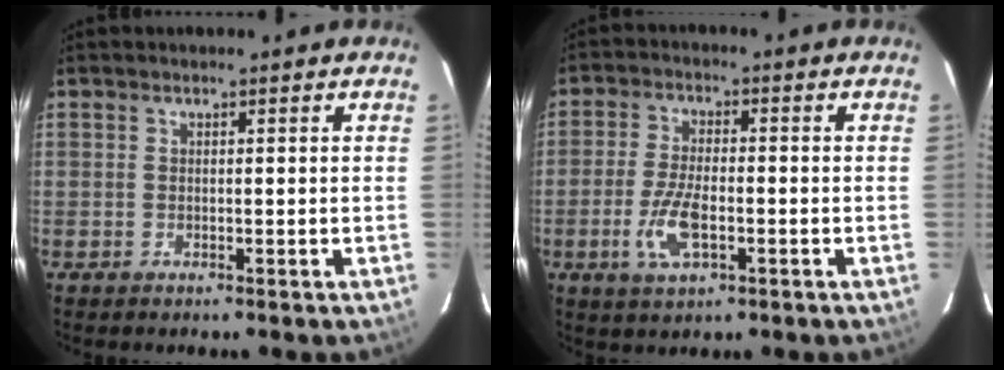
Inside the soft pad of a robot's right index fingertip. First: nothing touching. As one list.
[{"total": 7.9, "force": [-2.5, 3.2, 6.7], "torque": [-0.145, -0.005, -0.048]}]